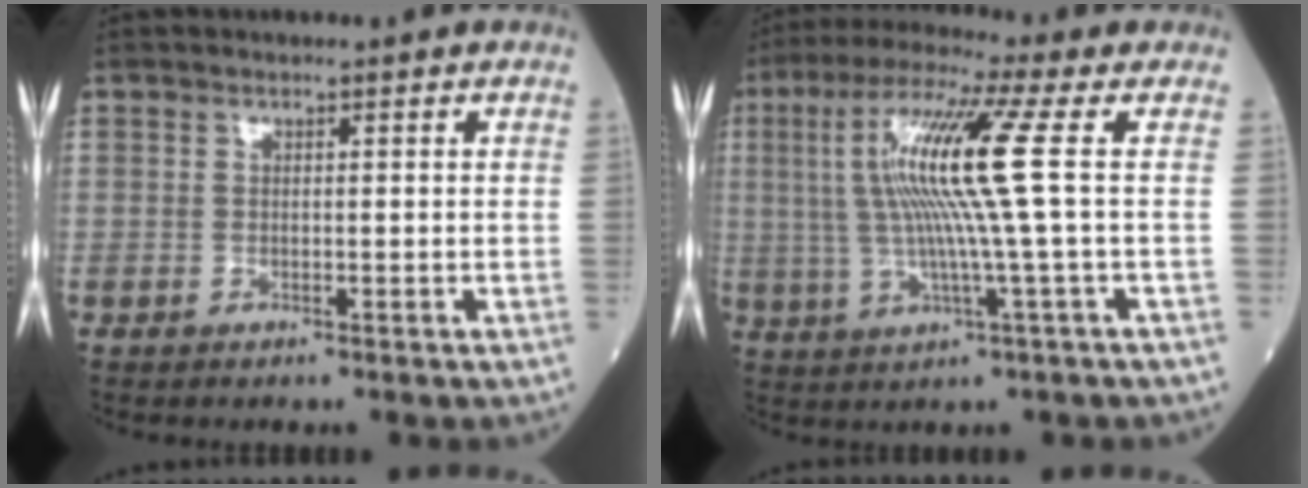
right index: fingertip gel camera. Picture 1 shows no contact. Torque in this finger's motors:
{"motor_torque": [1.88, 0.26, 1.06, 0.21]}